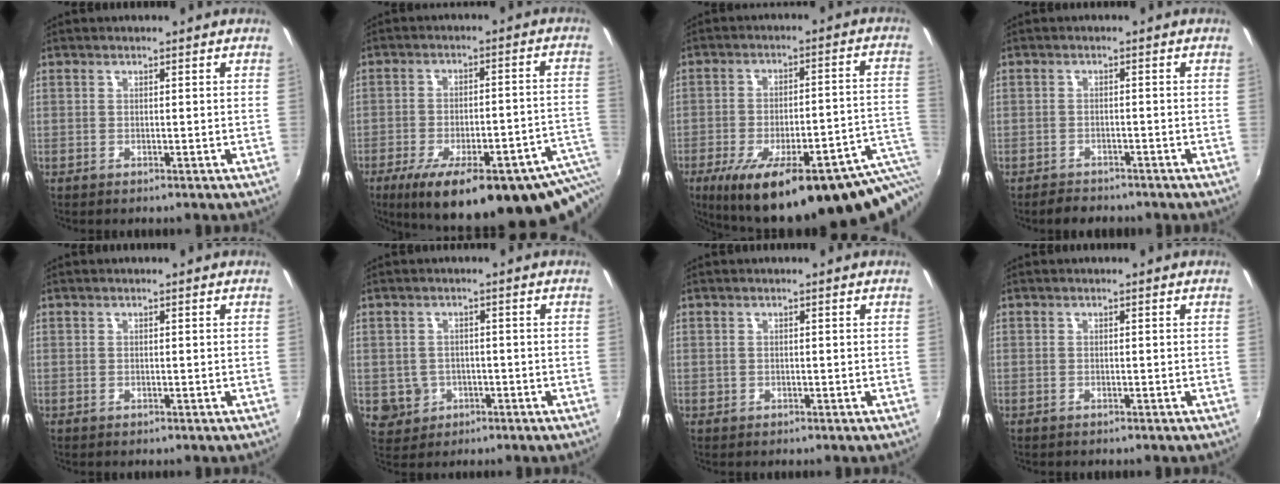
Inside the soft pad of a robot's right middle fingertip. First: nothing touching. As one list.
[{"total": 26.0, "force": [-16.2, 7.4, 19.0], "torque": [-0.266, -0.040, -0.206]}, {"total": 26.2, "force": [-15.1, 6.2, 20.5], "torque": [-0.288, -0.039, -0.198]}, {"total": 3.6, "force": [-3.2, 1.5, 0.8], "torque": [-0.028, 0.001, -0.050]}, {"total": 0.0}, {"total": 5.5, "force": [-1.3, 5.2, 1.2], "torque": [-0.039, 0.003, -0.008]}, {"total": 0.6, "force": [-0.2, 0.6, 0.1], "torque": [0.000, -0.003, -0.004]}, {"total": 0.0}]